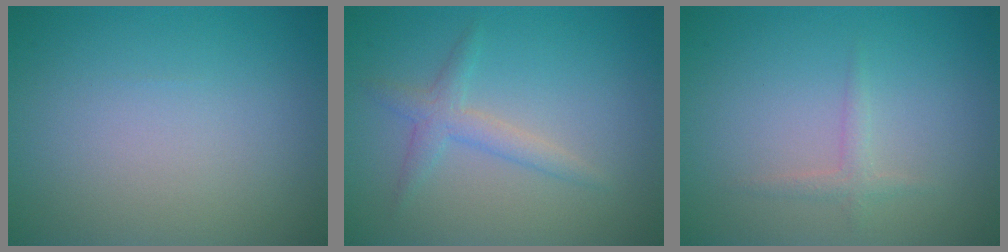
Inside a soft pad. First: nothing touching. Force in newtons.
{"total": 2.0, "press": 2.0, "slide": 0.0}
{"total": 1.1, "press": 1.1, "slide": 0.0}